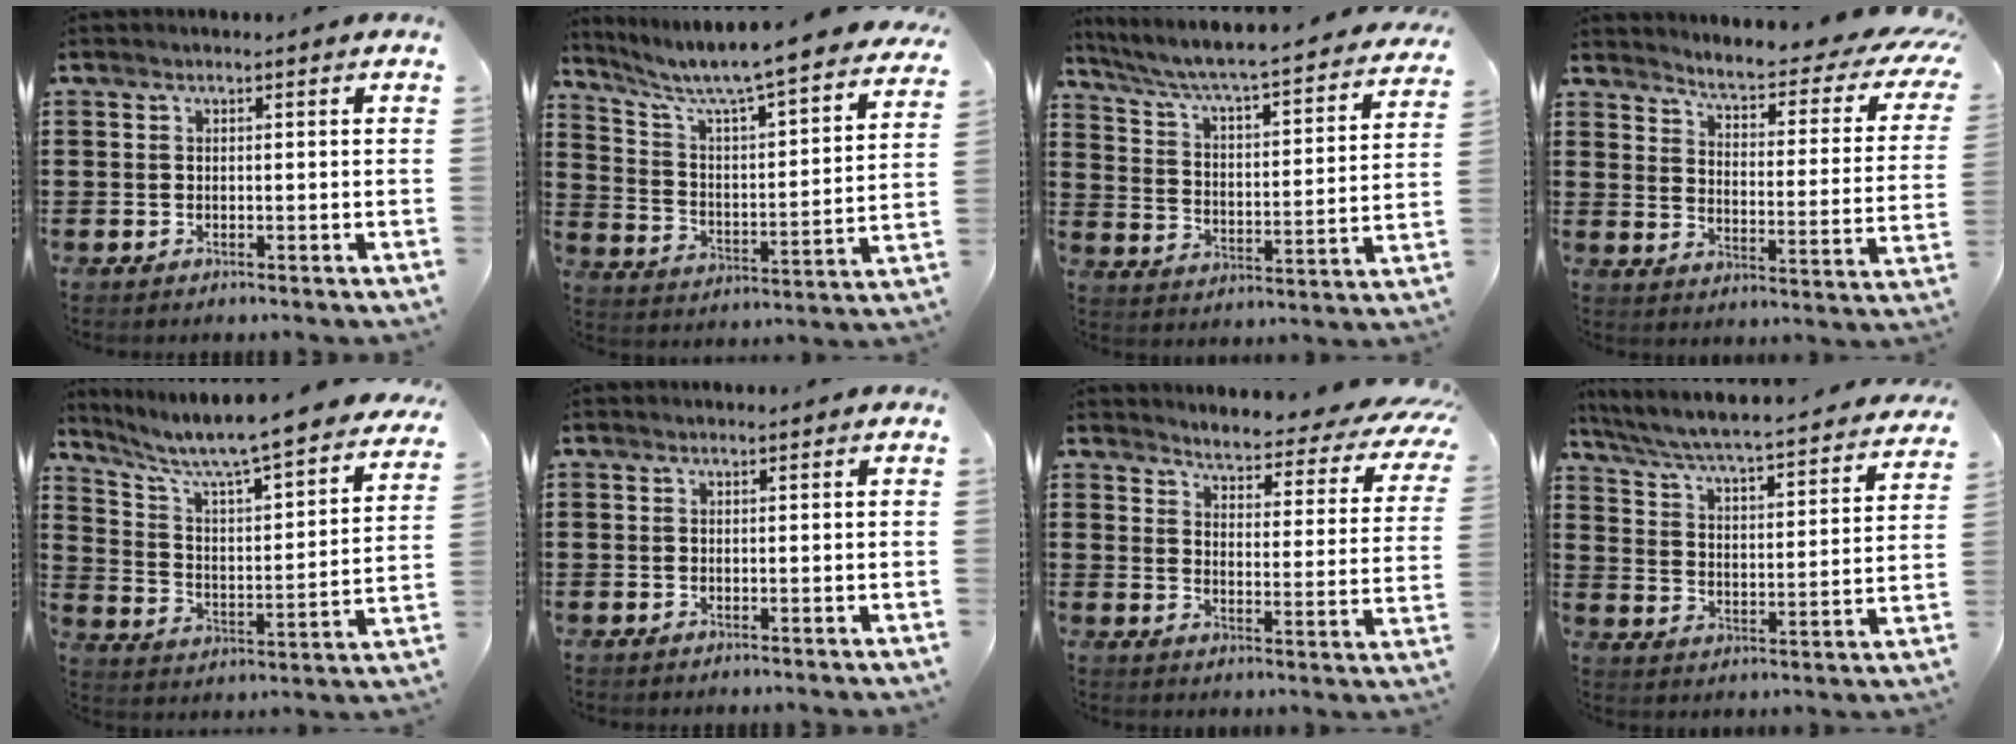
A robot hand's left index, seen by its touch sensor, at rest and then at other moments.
{"total": 5.9, "force": [5.2, 0.0, 2.7], "torque": [-0.079, -0.053, 0.078]}
{"total": 4.5, "force": [4.0, -0.1, 2.2], "torque": [-0.064, -0.044, 0.055]}
{"total": 4.4, "force": [3.5, 0.3, 2.6], "torque": [-0.061, -0.036, 0.049]}
{"total": 6.2, "force": [5.4, 0.2, 3.1], "torque": [-0.087, -0.052, 0.084]}
{"total": 0.6, "force": [0.6, 0.0, 0.1], "torque": [-0.005, -0.001, 0.011]}
{"total": 3.6, "force": [3.4, 0.0, 1.2], "torque": [-0.036, -0.036, 0.047]}
{"total": 4.1, "force": [3.7, -0.1, 1.8], "torque": [-0.057, -0.041, 0.051]}